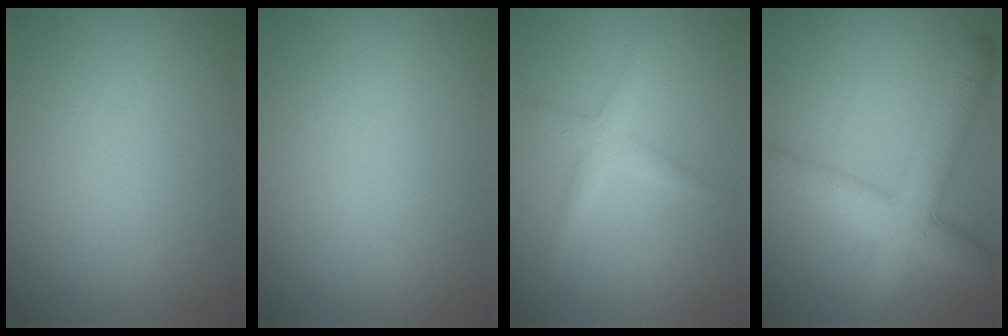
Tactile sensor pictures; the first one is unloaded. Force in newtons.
{"total": 0.0}
{"total": 1.9, "press": 1.9, "slide": 0.0}
{"total": 5.3, "press": 5.2, "slide": 0.3}